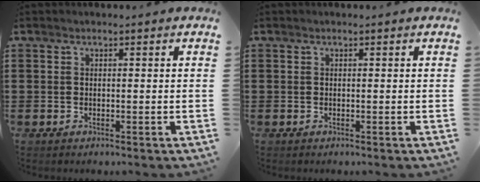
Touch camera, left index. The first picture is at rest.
{"total": 0.0}